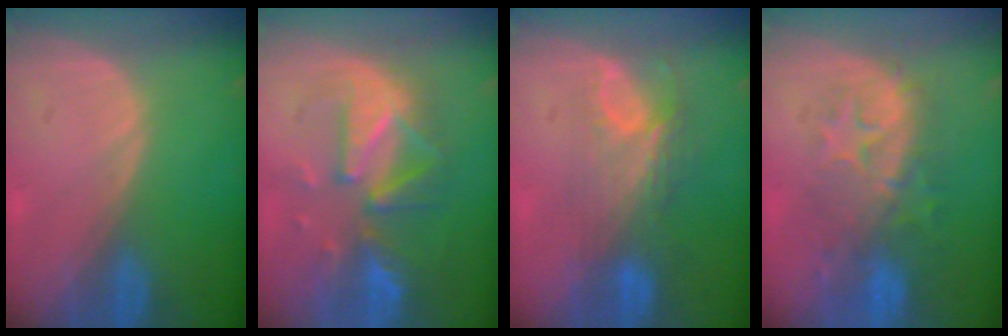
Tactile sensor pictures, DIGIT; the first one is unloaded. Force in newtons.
{"total": 9.6, "press": 9.0, "slide": 3.4}
{"total": 7.8, "press": 6.9, "slide": 3.8}
{"total": 9.0, "press": 8.7, "slide": 2.2}